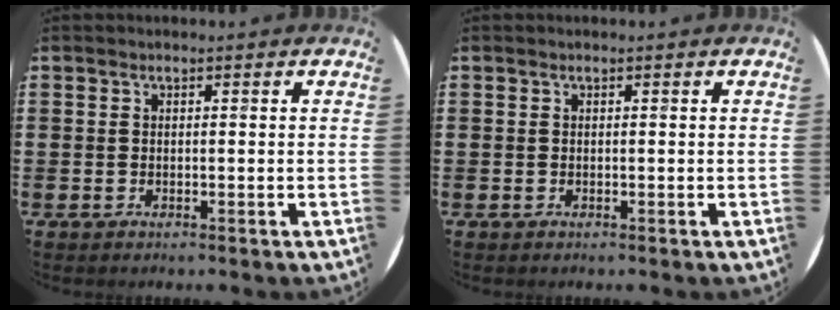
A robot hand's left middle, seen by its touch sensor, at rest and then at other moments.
{"total": 0.0}